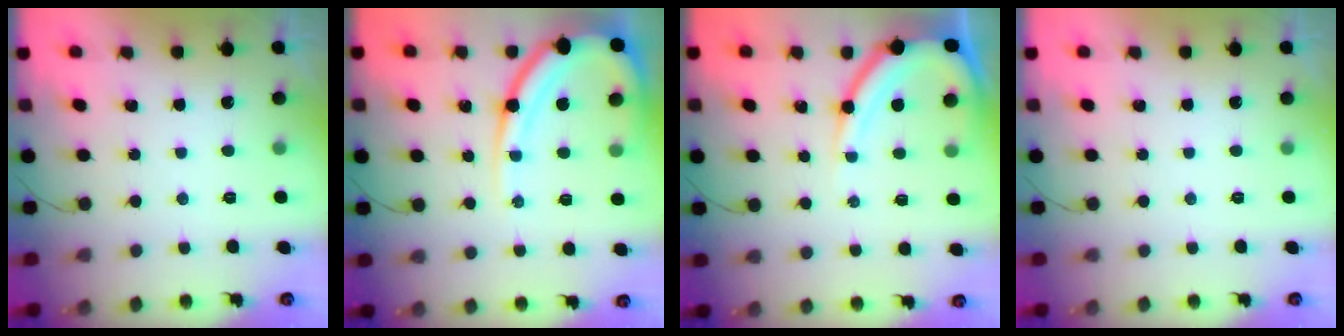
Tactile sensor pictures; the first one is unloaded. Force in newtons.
{"total": 15.3, "press": 15.2, "slide": 1.5}
{"total": 10.5, "press": 10.4, "slide": 1.1}
{"total": 0.0}